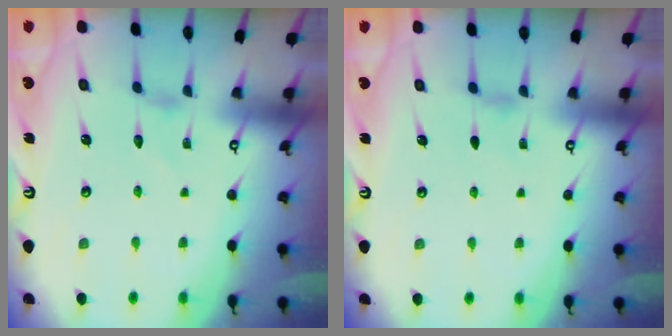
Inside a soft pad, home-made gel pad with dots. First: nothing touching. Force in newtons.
{"total": 0.8, "press": 0.7, "slide": 0.3}